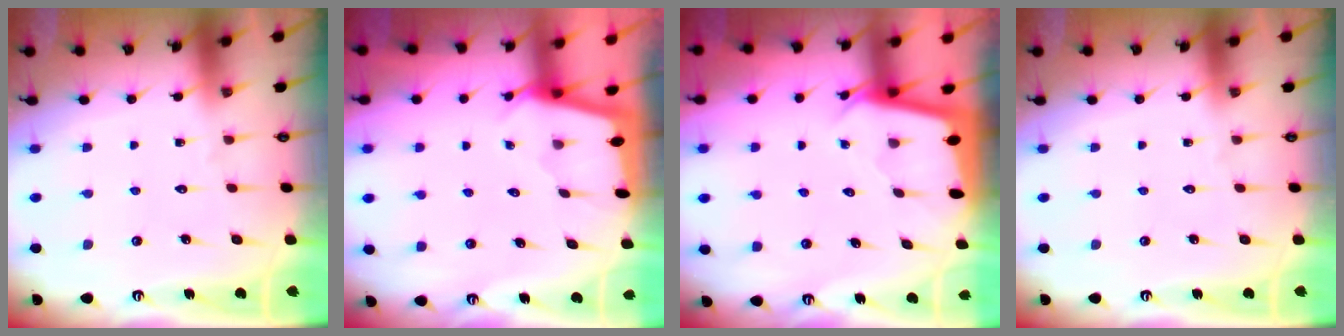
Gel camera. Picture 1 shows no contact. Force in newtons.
{"total": 1.8, "press": 1.7, "slide": 0.1}
{"total": 2.2, "press": 2.1, "slide": 0.3}
{"total": 0.0}